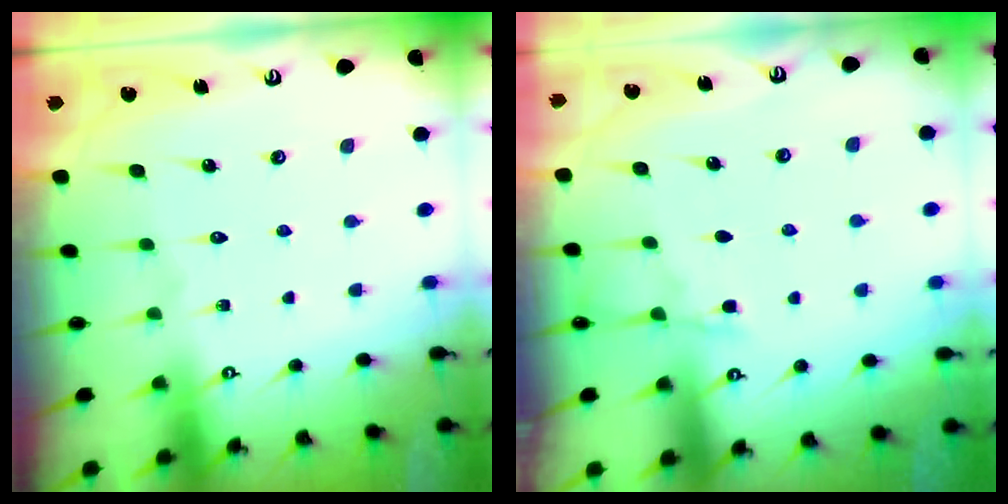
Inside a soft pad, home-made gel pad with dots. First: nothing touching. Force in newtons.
{"total": 5.5, "press": 5.5, "slide": 0.6}